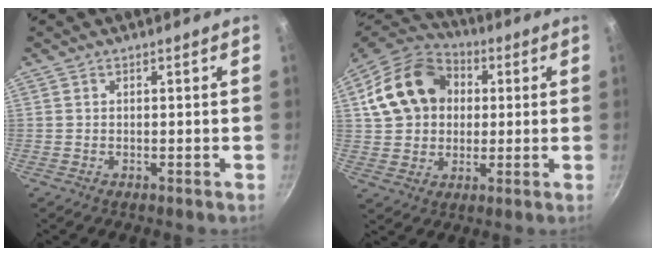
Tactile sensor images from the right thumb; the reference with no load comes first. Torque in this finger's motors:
{"motor_torque": [0.20, 0.24, 0.27, 0.08, 0.15]}